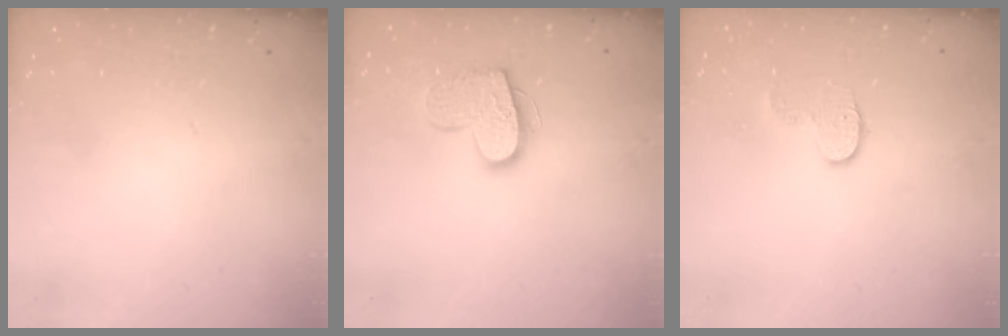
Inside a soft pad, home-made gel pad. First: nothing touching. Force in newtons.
{"total": 13.3, "press": 13.3, "slide": 0.9}
{"total": 8.1, "press": 8.1, "slide": 0.4}